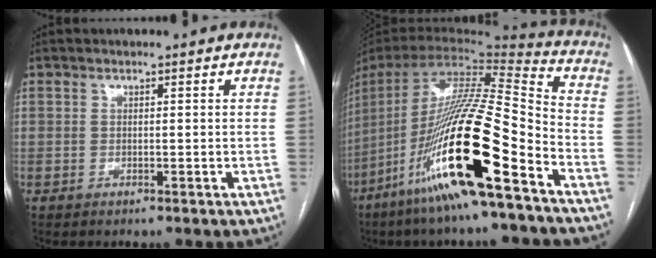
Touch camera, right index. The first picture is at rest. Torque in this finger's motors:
{"motor_torque": [1.98, -0.16, 0.54, 0.16]}